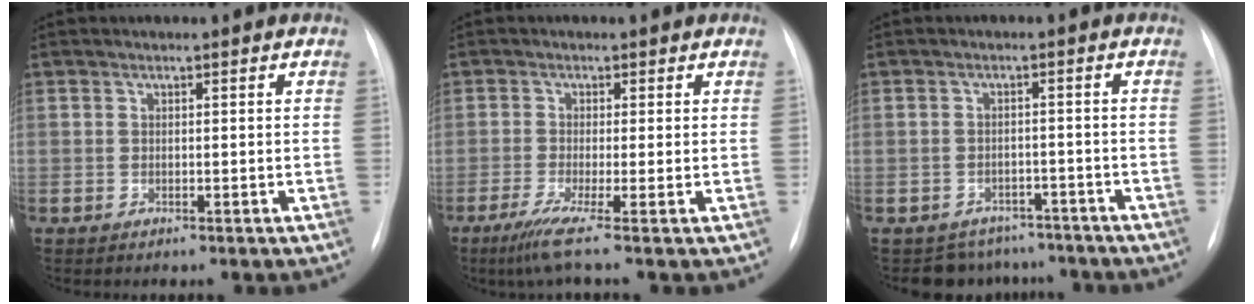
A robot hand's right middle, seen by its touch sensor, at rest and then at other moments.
{"total": 4.4, "force": [-2.6, -1.1, 3.4], "torque": [-0.072, -0.018, -0.056]}
{"total": 6.5, "force": [-5.6, 3.2, -0.7], "torque": [0.020, 0.023, -0.071]}